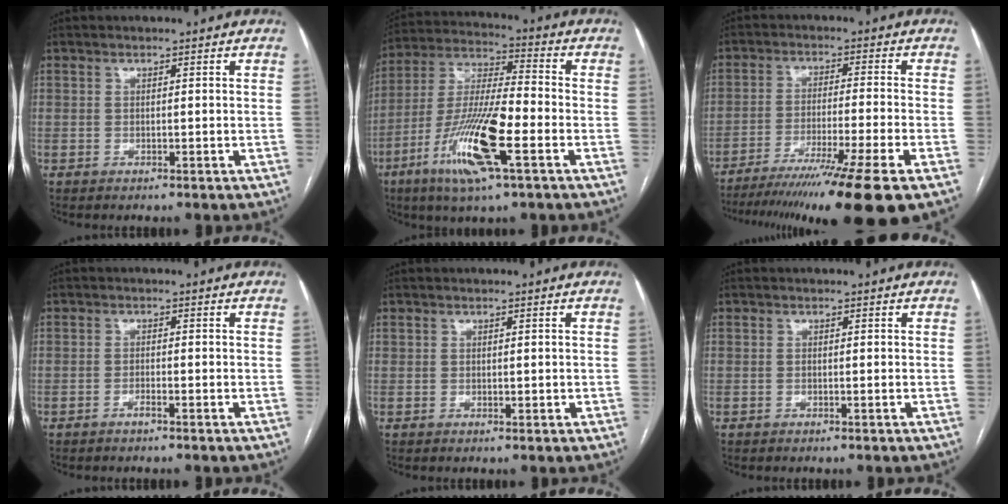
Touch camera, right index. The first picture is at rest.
{"total": 15.8, "force": [-6.5, 2.0, 14.3], "torque": [-0.289, -0.015, -0.120]}
{"total": 18.7, "force": [-13.9, -1.9, 12.4], "torque": [-0.159, -0.049, -0.221]}
{"total": 1.0, "force": [-0.8, 0.1, 0.7], "torque": [-0.010, 0.002, -0.015]}
{"total": 0.7, "force": [0.1, 0.5, 0.5], "torque": [-0.007, -0.001, 0.004]}
{"total": 0.0}